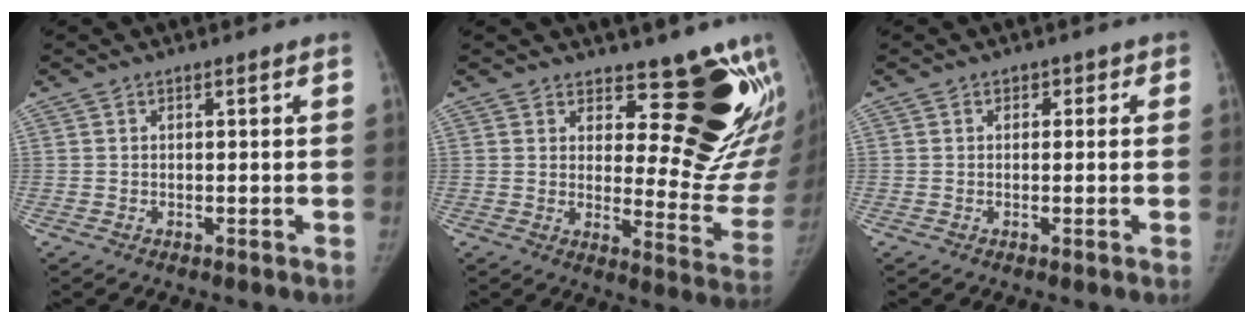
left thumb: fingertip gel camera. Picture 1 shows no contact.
{"total": 18.4, "force": [12.8, 7.4, 10.9], "torque": [-0.091, -0.115, 0.158]}
{"total": 1.5, "force": [0.3, 1.3, 0.5], "torque": [0.014, 0.003, -0.003]}